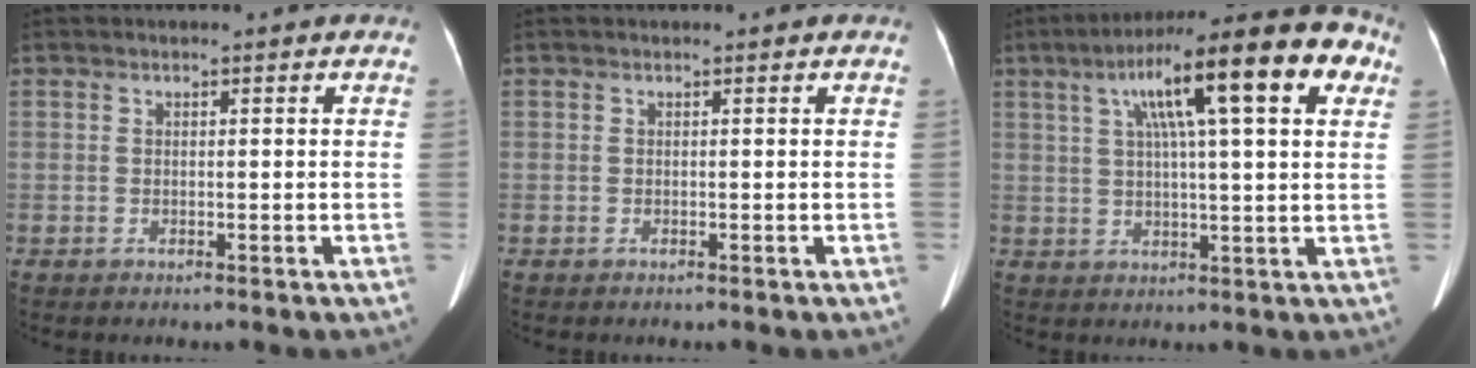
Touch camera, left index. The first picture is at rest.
{"total": 0.0}
{"total": 18.1, "force": [7.3, 2.4, 16.3], "torque": [-0.249, 0.052, 0.105]}